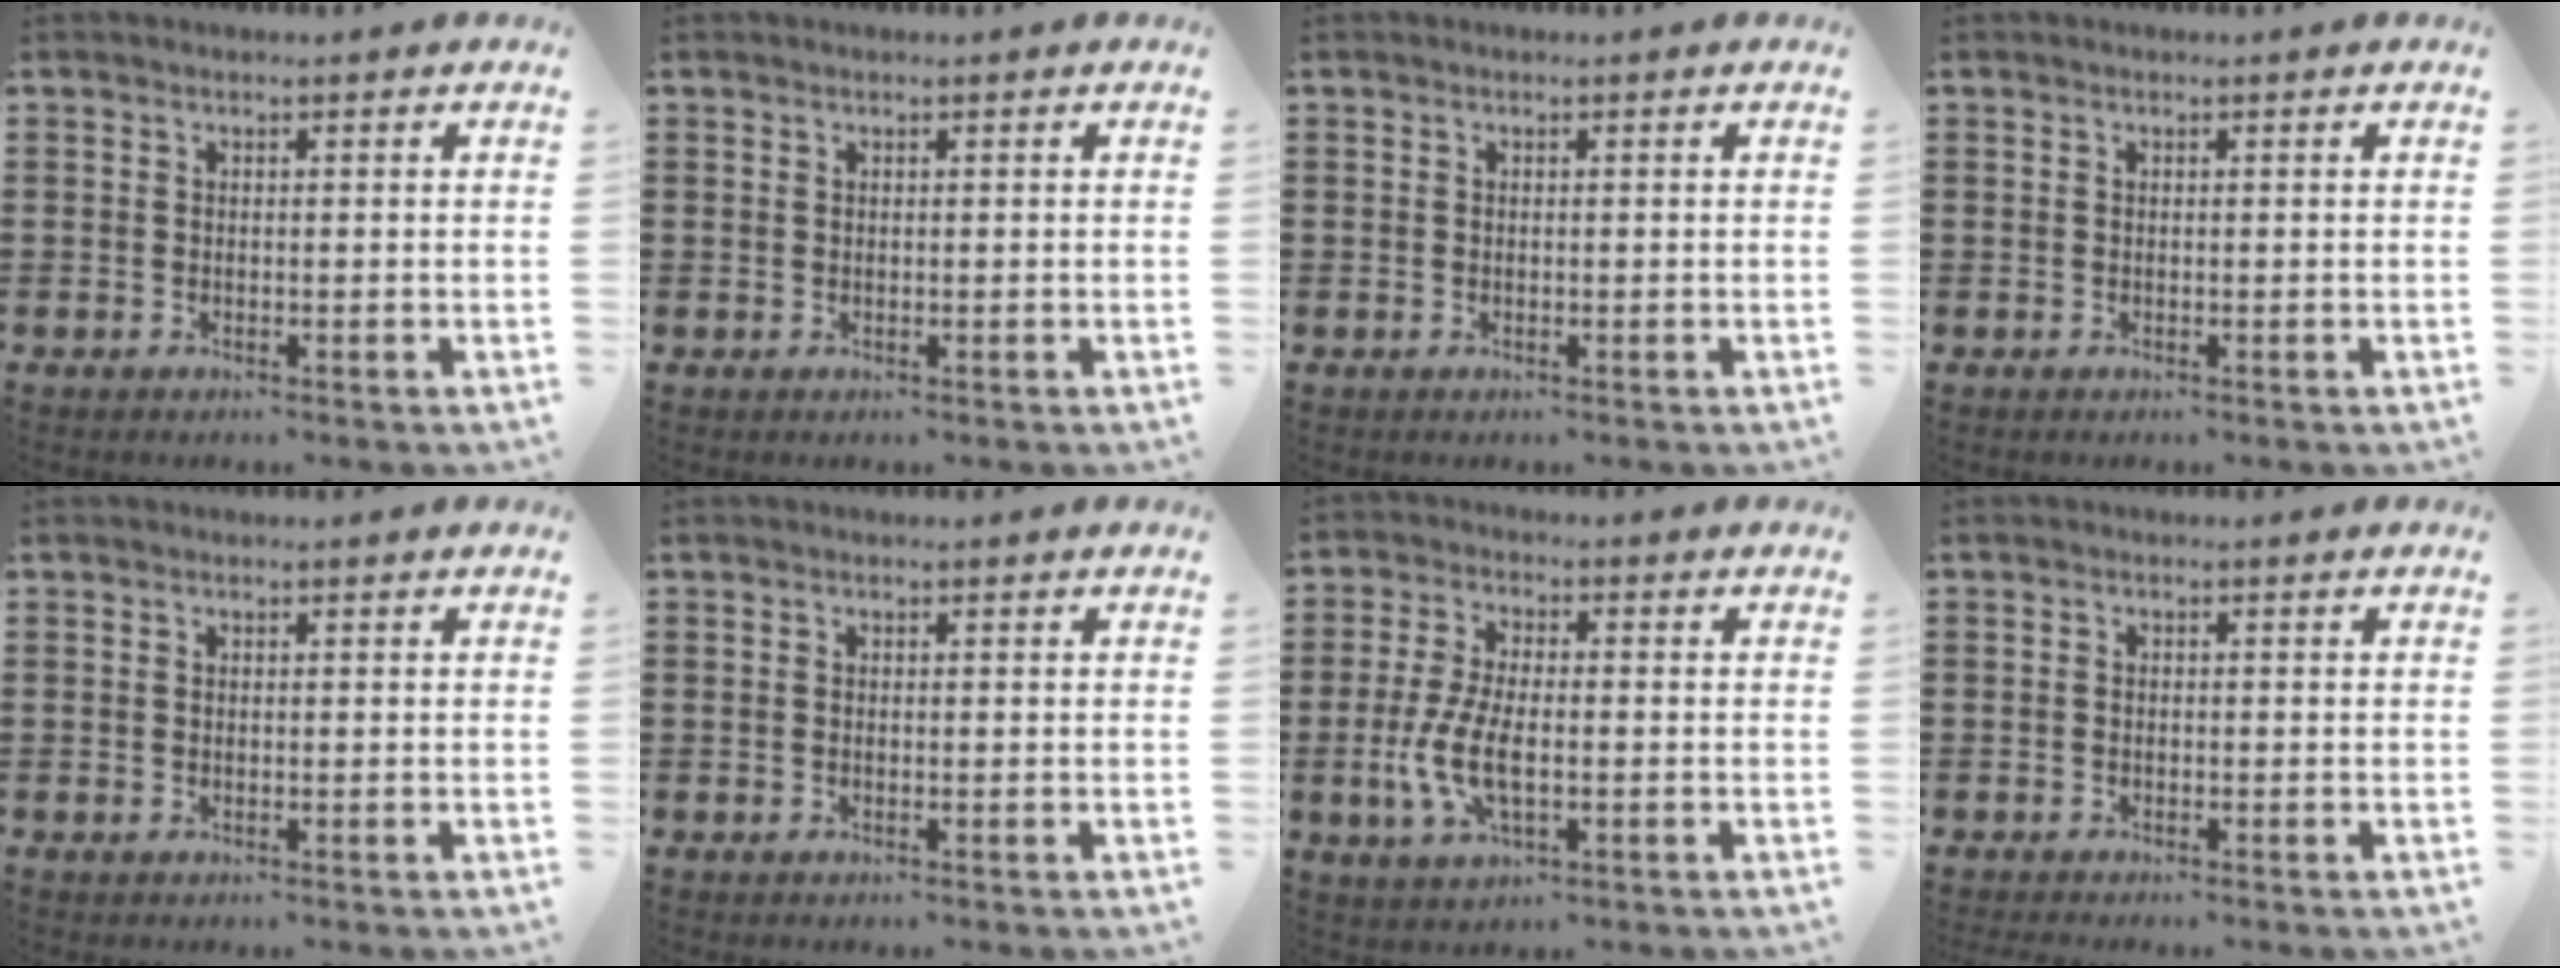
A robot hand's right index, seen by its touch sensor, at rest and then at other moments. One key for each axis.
{"total": 0.0}
{"total": 0.0}
{"total": 0.0}
{"total": 0.0}
{"total": 0.0}
{"total": 7.2, "fx": -1.6, "fy": 2.9, "fz": 6.4, "tx": -0.142, "ty": -0.005, "tz": -0.035}
{"total": 0.6, "fx": -0.5, "fy": 0.3, "fz": 0.0, "tx": -0.001, "ty": 0.001, "tz": -0.011}